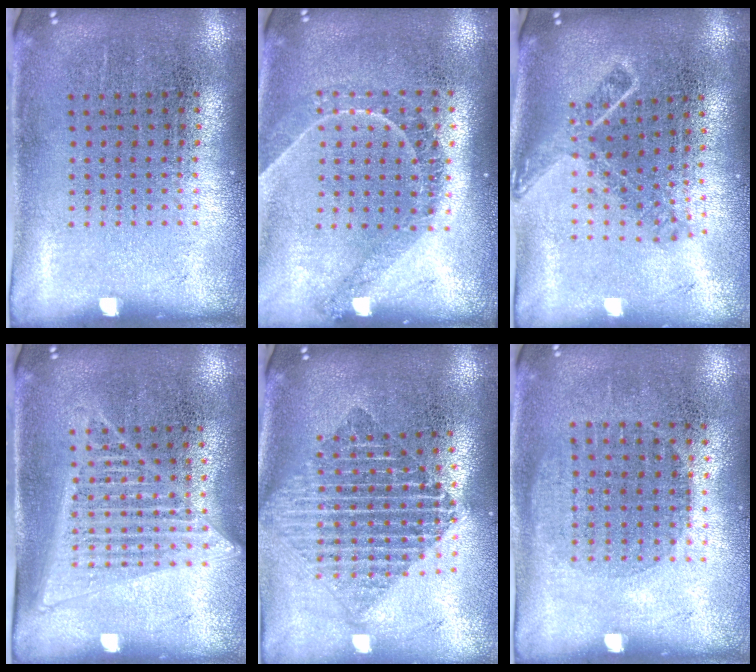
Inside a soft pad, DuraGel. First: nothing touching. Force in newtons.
{"total": 1.3, "press": 1.2, "slide": 0.4}
{"total": 1.7, "press": 1.3, "slide": 1.1}
{"total": 1.3, "press": 1.2, "slide": 0.5}
{"total": 1.9, "press": 1.6, "slide": 1.0}
{"total": 1.0, "press": 0.9, "slide": 0.4}